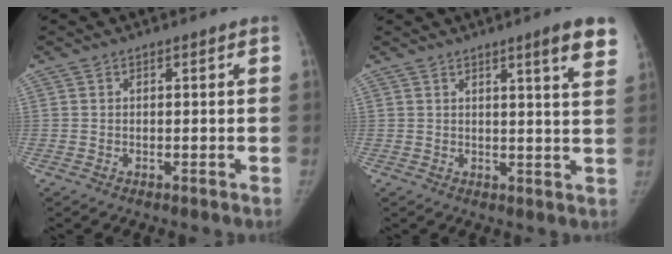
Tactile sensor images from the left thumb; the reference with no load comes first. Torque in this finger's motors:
{"motor_torque": [0.72, -0.22, 0.73, -0.27, 0.10]}